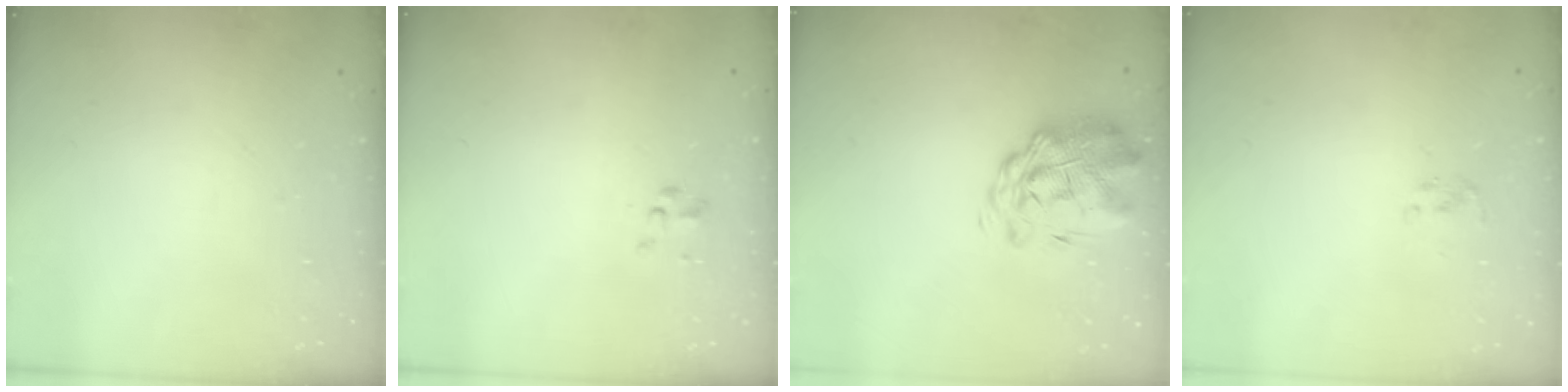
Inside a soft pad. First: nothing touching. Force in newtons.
{"total": 1.8, "press": 1.7, "slide": 0.5}
{"total": 3.2, "press": 2.8, "slide": 1.7}
{"total": 2.1, "press": 1.9, "slide": 0.9}